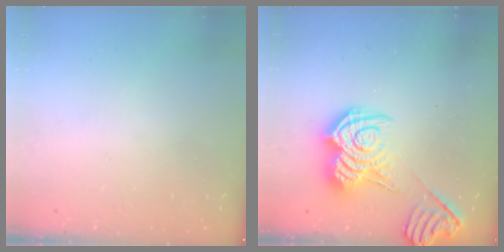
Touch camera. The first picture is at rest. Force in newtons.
{"total": 12.7, "press": 12.6, "slide": 0.7}